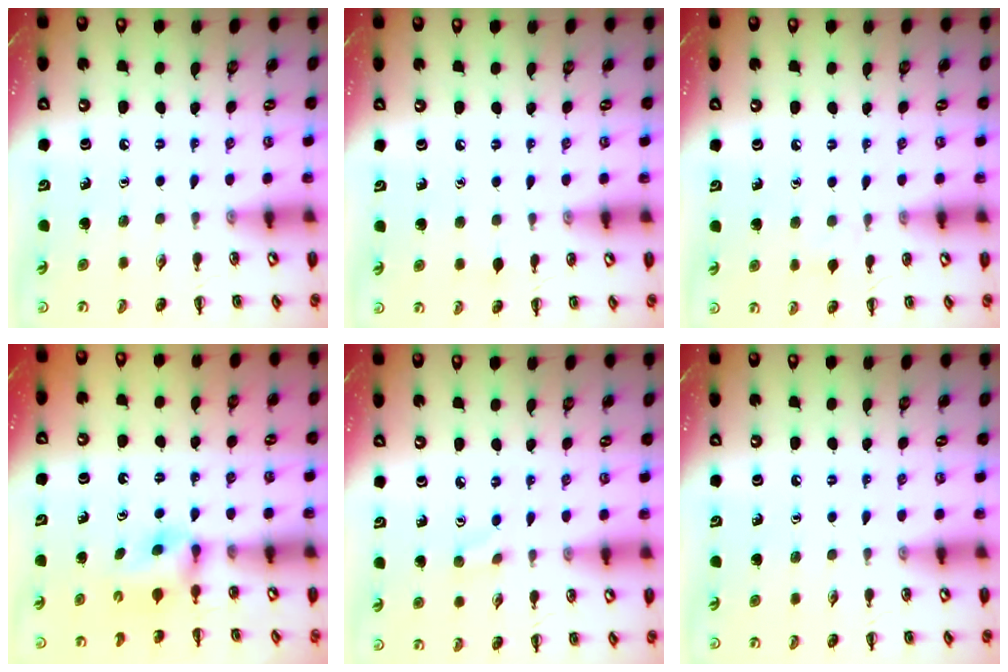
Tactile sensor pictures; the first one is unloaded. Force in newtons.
{"total": 2.7, "press": 2.5, "slide": 1.1}
{"total": 5.2, "press": 4.9, "slide": 1.6}
{"total": 2.5, "press": 2.2, "slide": 1.2}
{"total": 2.3, "press": 2.2, "slide": 0.8}
{"total": 0.0}